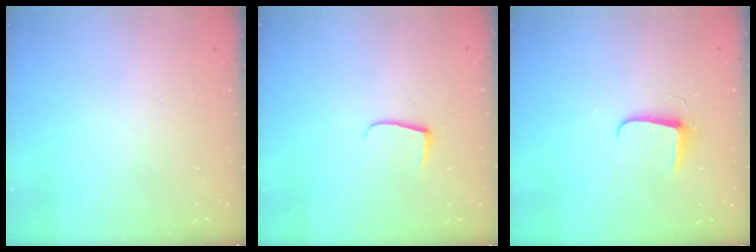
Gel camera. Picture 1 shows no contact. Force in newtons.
{"total": 6.0, "press": 5.9, "slide": 0.7}
{"total": 6.2, "press": 6.2, "slide": 0.8}